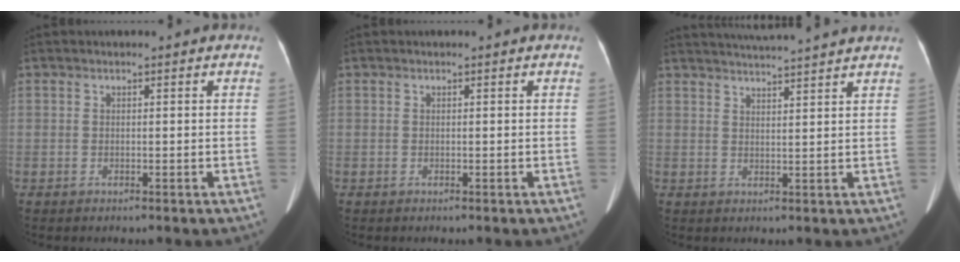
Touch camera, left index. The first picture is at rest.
{"total": 0.0}
{"total": 9.7, "force": [9.0, -1.1, 3.3], "torque": [-0.056, 0.020, 0.121]}